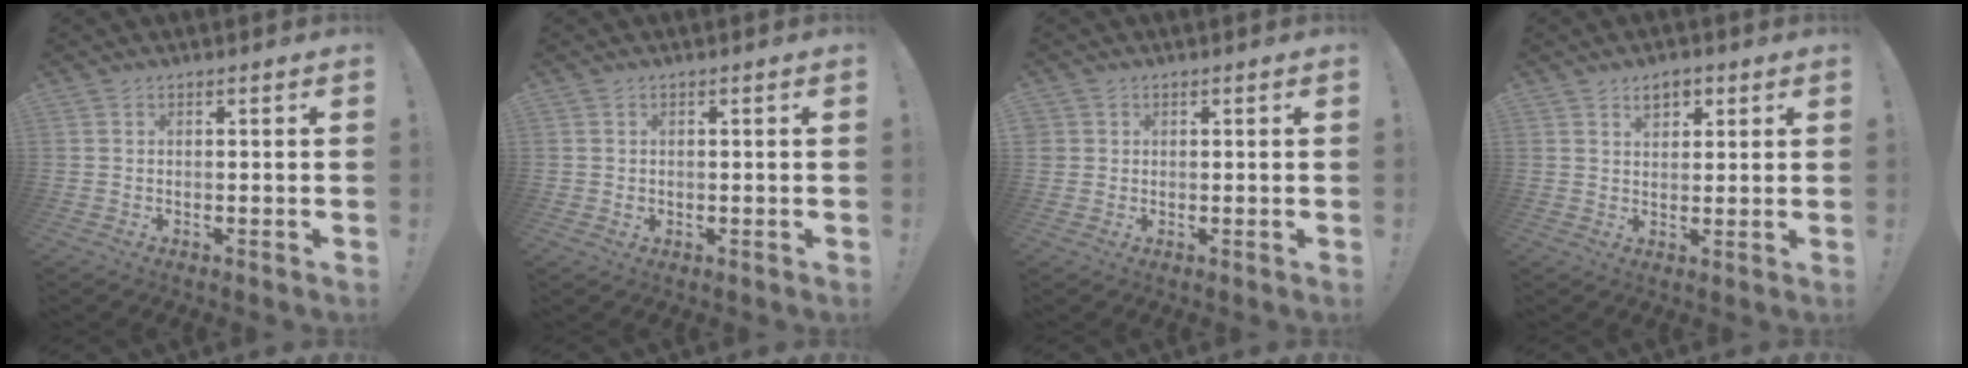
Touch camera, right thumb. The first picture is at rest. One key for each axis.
{"total": 1.0, "fx": 0.2, "fy": 1.0, "fz": 0.2, "tx": 0.002, "ty": 0.001, "tz": 0.001}
{"total": 1.7, "fx": 0.7, "fy": 1.5, "fz": 0.1, "tx": 0.000, "ty": -0.002, "tz": 0.013}
{"total": 4.6, "fx": 2.5, "fy": 3.1, "fz": 2.3, "tx": -0.026, "ty": -0.004, "tz": 0.043}